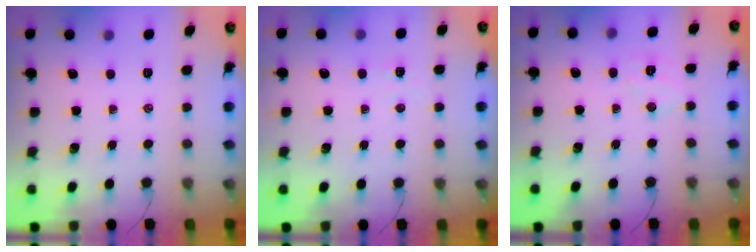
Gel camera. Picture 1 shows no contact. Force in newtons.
{"total": 2.9, "press": 2.8, "slide": 0.9}
{"total": 6.0, "press": 5.9, "slide": 1.1}